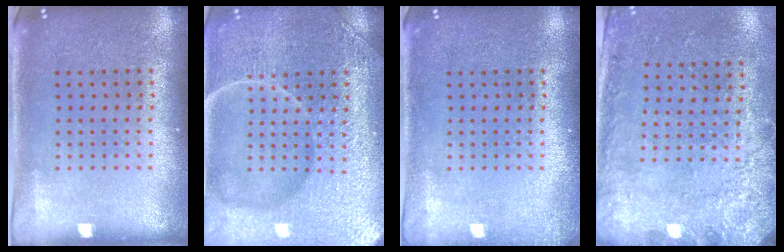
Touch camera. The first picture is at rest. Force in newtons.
{"total": 7.5, "press": 7.4, "slide": 1.0}
{"total": 1.0, "press": 1.0, "slide": 0.3}
{"total": 2.7, "press": 2.1, "slide": 1.6}